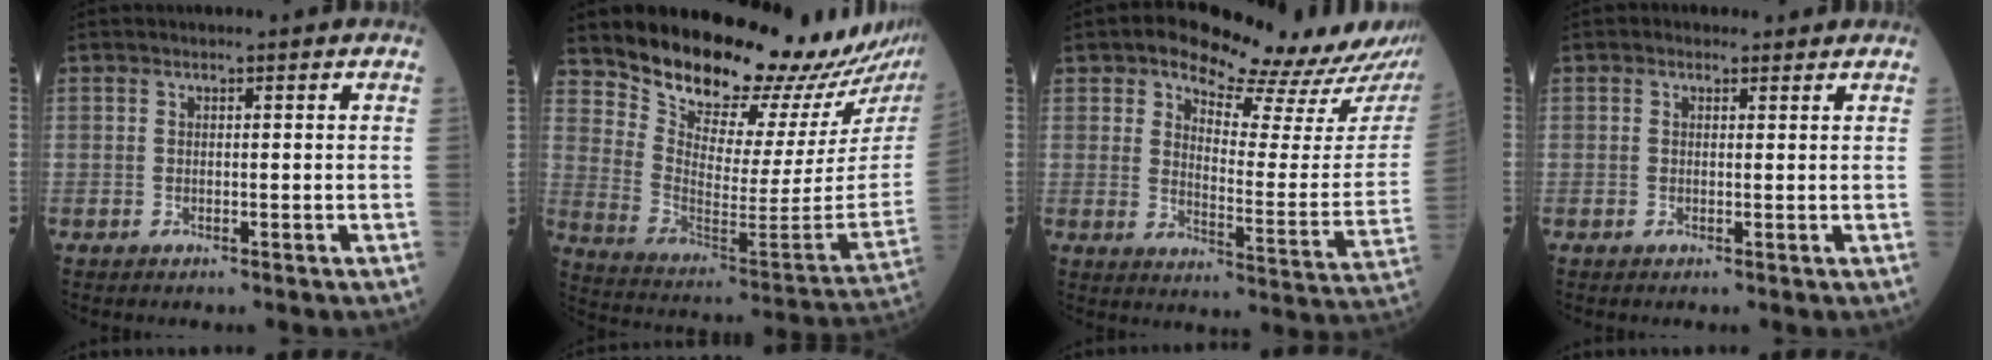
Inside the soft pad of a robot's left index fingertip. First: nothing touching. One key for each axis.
{"total": 20.5, "fx": 19.3, "fy": 1.7, "fz": 6.5, "tx": -0.126, "ty": -0.119, "tz": 0.281}
{"total": 19.0, "fx": 17.0, "fy": 4.8, "fz": 7.1, "tx": -0.079, "ty": -0.054, "tz": 0.200}
{"total": 1.4, "fx": 0.9, "fy": 0.9, "fz": 0.2, "tx": -0.004, "ty": 0.007, "tz": 0.010}